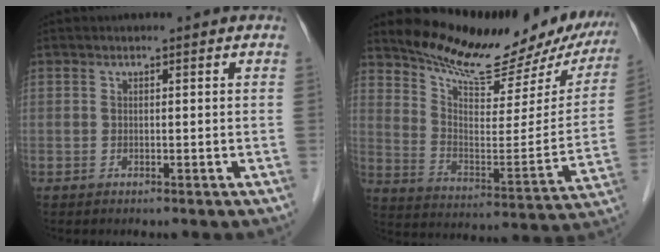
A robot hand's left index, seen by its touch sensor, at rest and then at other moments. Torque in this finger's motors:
{"motor_torque": [1.09, -1.05, 0.25, 0.06]}